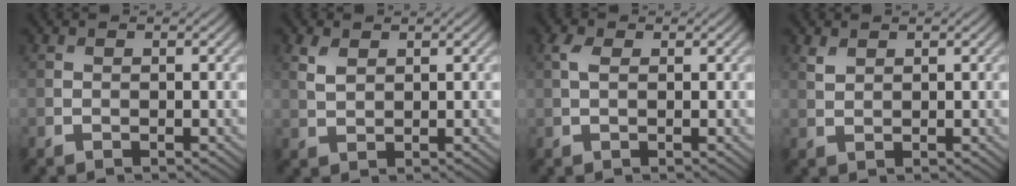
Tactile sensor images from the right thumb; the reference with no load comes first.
{"total": 2.2, "force": [1.2, 1.2, 1.4], "torque": [-0.039, 0.000, 0.026]}
{"total": 1.6, "force": [0.4, 0.9, 1.3], "torque": [-0.036, 0.004, 0.004]}
{"total": 1.4, "force": [1.0, 0.7, 0.6], "torque": [-0.020, -0.001, 0.025]}